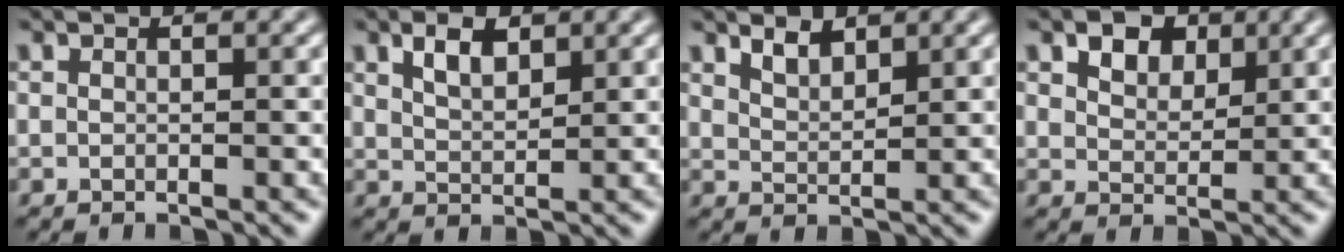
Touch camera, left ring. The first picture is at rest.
{"total": 2.8, "force": [1.7, 1.2, 1.8], "torque": [-0.037, 0.001, 0.034]}
{"total": 2.0, "force": [1.7, 0.6, 0.9], "torque": [-0.019, -0.003, 0.034]}
{"total": 3.6, "force": [2.2, 2.1, 1.9], "torque": [-0.032, -0.003, 0.034]}